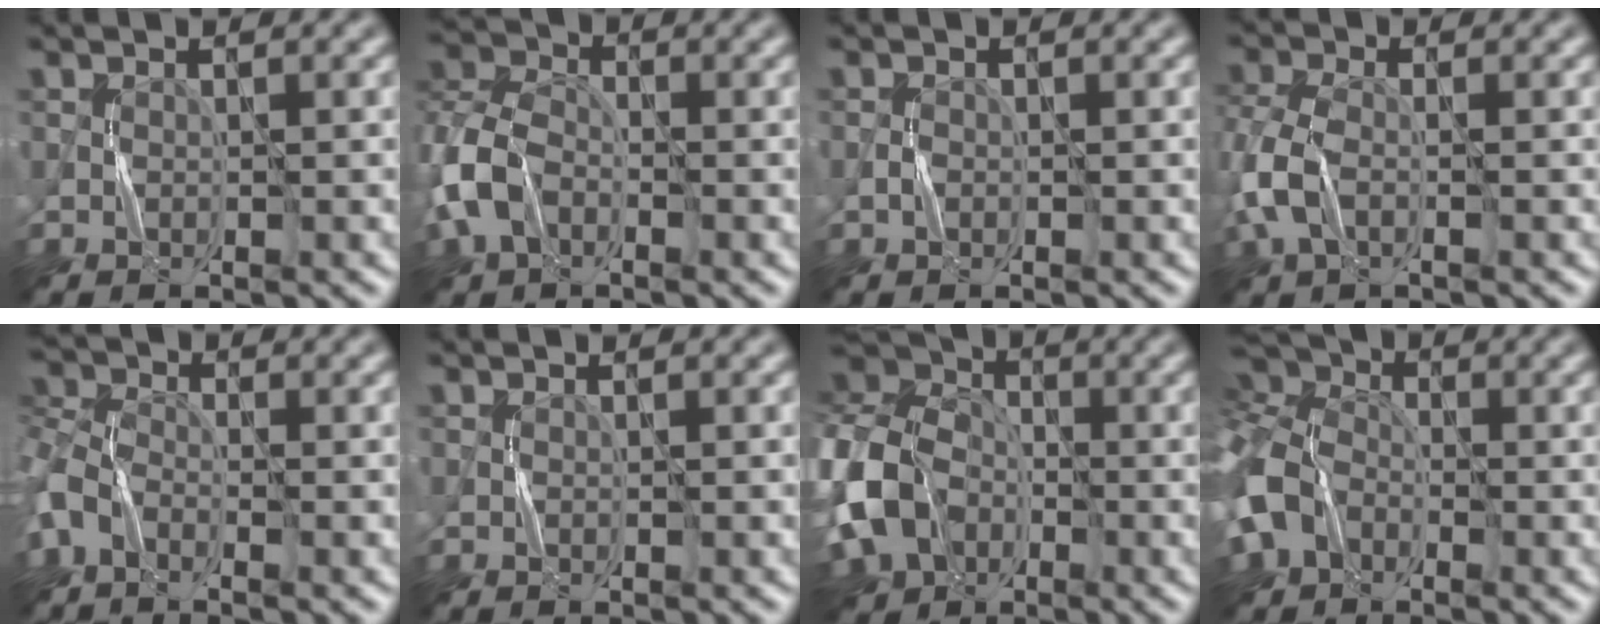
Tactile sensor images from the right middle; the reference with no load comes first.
{"total": 5.4, "force": [-1.9, 3.9, 3.1], "torque": [-0.074, 0.007, -0.049]}
{"total": 0.6, "force": [-0.3, 0.5, 0.3], "torque": [-0.003, 0.003, -0.007]}
{"total": 3.9, "force": [-1.0, 2.5, 2.8], "torque": [-0.079, 0.004, -0.031]}
{"total": 3.6, "force": [-1.2, 2.4, 2.4], "torque": [-0.058, 0.002, -0.041]}
{"total": 0.0}
{"total": 10.8, "force": [-3.2, 8.2, 6.4], "torque": [-0.149, -0.012, -0.066]}
{"total": 8.4, "force": [-2.2, 6.1, 5.4], "torque": [-0.133, -0.008, -0.057]}